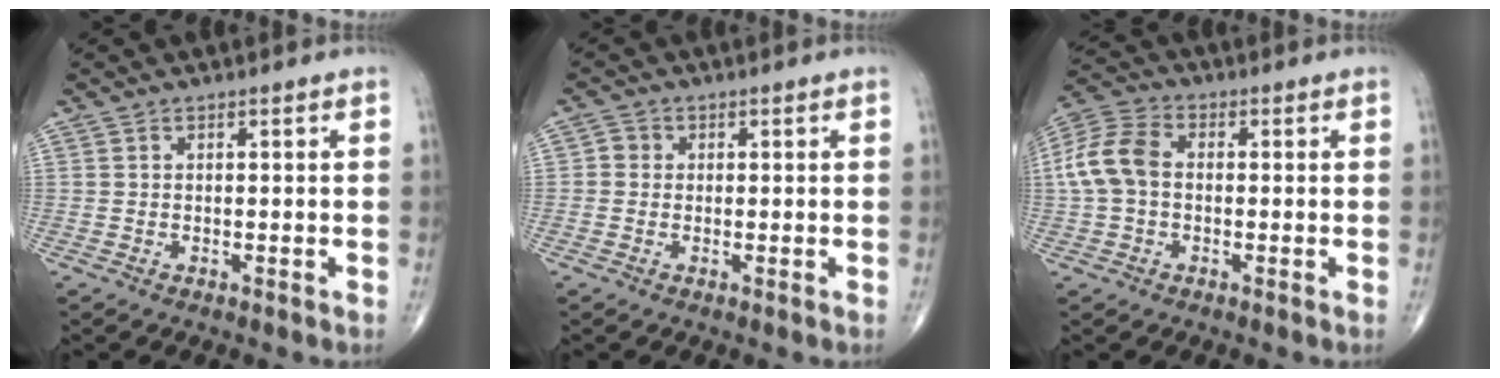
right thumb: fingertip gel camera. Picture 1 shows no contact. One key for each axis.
{"total": 2.0, "fx": 0.1, "fy": 1.9, "fz": 0.4, "tx": 0.007, "ty": 0.006, "tz": -0.002}
{"total": 9.2, "fx": 0.0, "fy": 6.6, "fz": 6.4, "tx": -0.137, "ty": 0.028, "tz": -0.011}